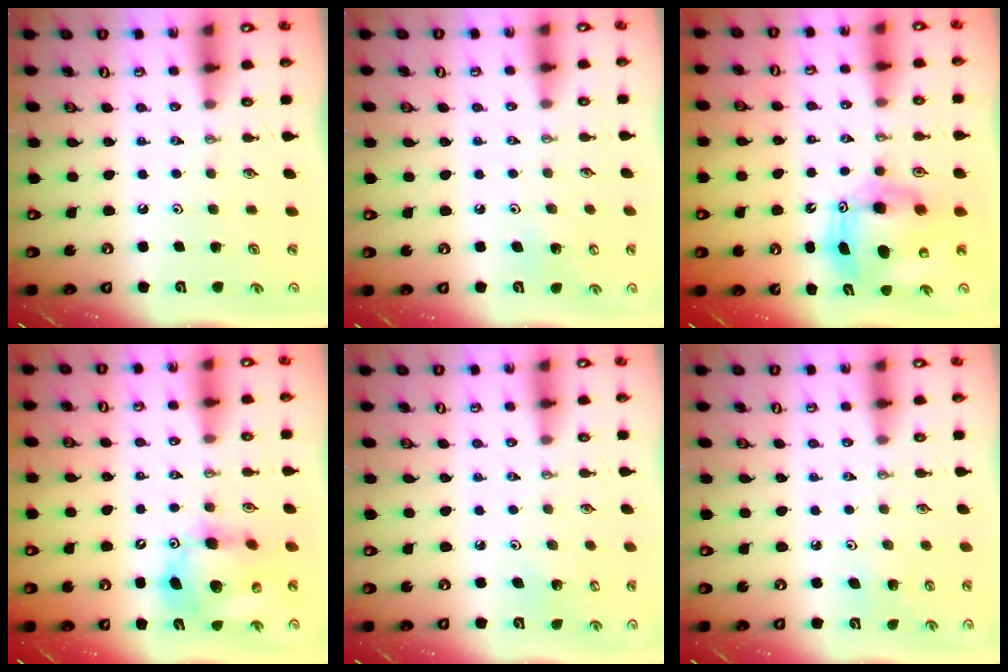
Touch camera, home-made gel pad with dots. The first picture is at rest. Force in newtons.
{"total": 5.0, "press": 4.9, "slide": 0.4}
{"total": 11.7, "press": 11.7, "slide": 0.8}
{"total": 14.7, "press": 14.5, "slide": 2.4}
{"total": 3.0, "press": 3.0, "slide": 0.2}
{"total": 4.1, "press": 4.1, "slide": 0.3}